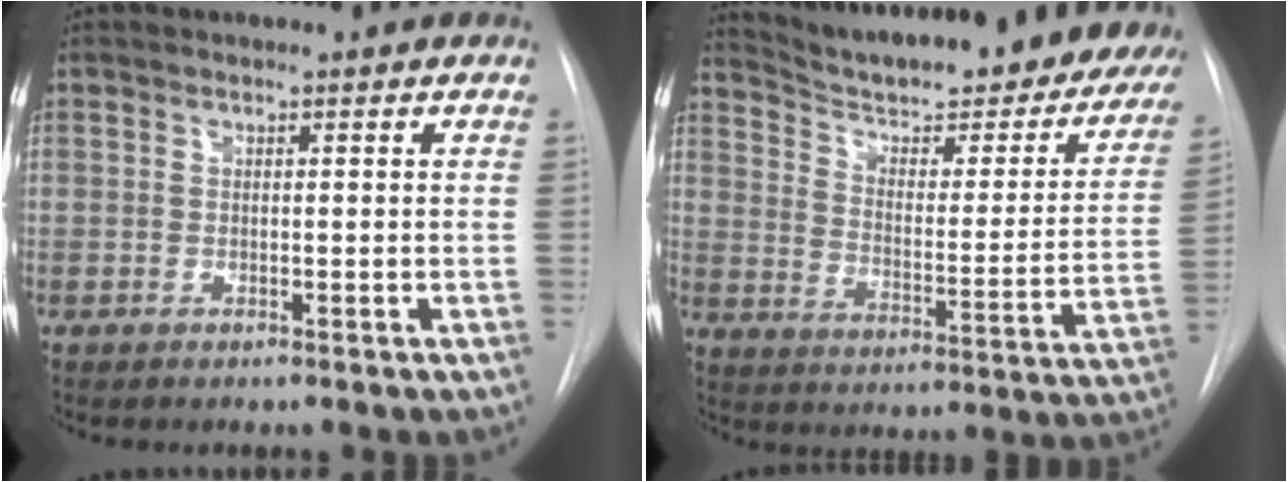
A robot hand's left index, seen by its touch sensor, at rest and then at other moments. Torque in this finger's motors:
{"motor_torque": [0.02, -1.01, 0.36, 0.07]}